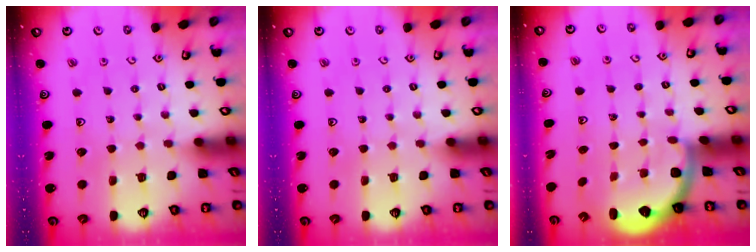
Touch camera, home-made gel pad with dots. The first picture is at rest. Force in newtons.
{"total": 0.0}
{"total": 2.1, "press": 1.9, "slide": 1.0}